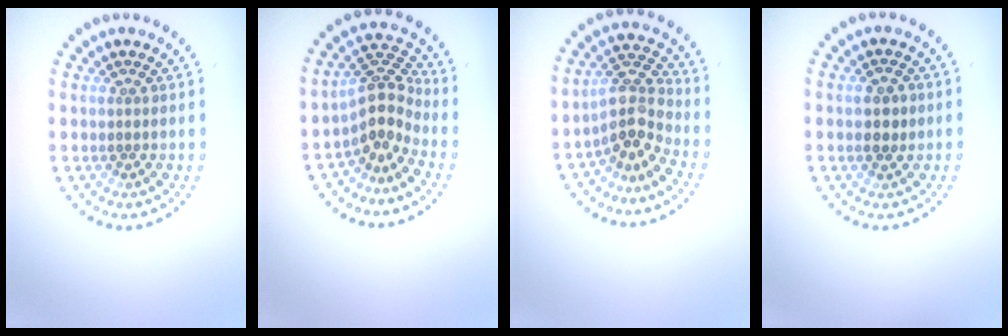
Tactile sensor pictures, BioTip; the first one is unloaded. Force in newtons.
{"total": 3.8, "press": 2.8, "slide": 2.6}
{"total": 3.7, "press": 2.7, "slide": 2.5}
{"total": 1.6, "press": 1.6, "slide": 0.1}